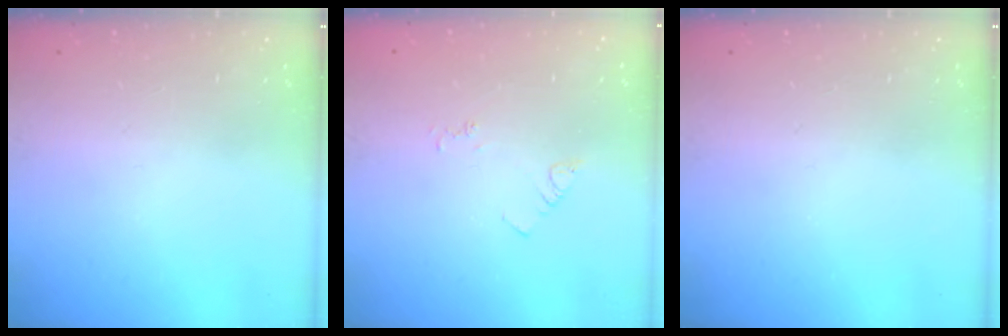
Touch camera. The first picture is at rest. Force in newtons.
{"total": 3.3, "press": 3.3, "slide": 0.6}
{"total": 0.0}